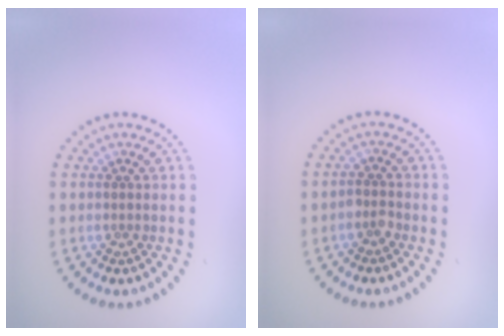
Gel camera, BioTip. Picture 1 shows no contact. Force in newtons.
{"total": 1.3, "press": 1.1, "slide": 0.6}